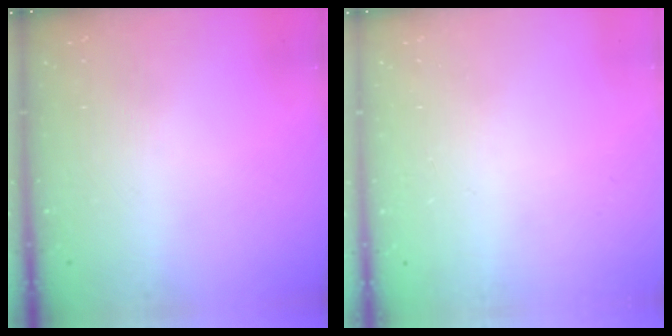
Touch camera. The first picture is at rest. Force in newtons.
{"total": 2.6, "press": 2.6, "slide": 0.2}